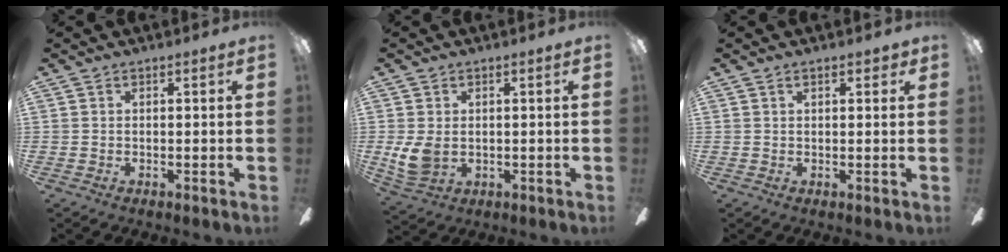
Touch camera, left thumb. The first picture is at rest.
{"total": 6.1, "force": [0.3, 4.1, 4.4], "torque": [-0.104, -0.001, 0.008]}
{"total": 3.1, "force": [1.6, 1.1, 2.3], "torque": [-0.027, -0.005, 0.022]}